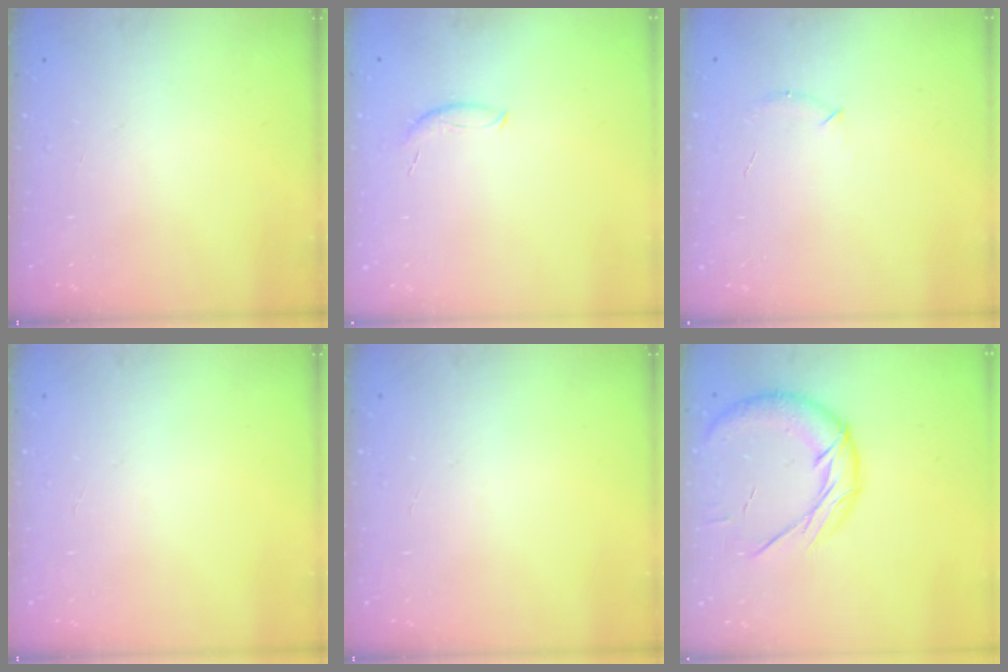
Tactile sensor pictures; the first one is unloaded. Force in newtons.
{"total": 6.0, "press": 5.9, "slide": 0.7}
{"total": 5.0, "press": 4.8, "slide": 1.2}
{"total": 0.0}
{"total": 0.0}
{"total": 15.5, "press": 15.3, "slide": 2.4}